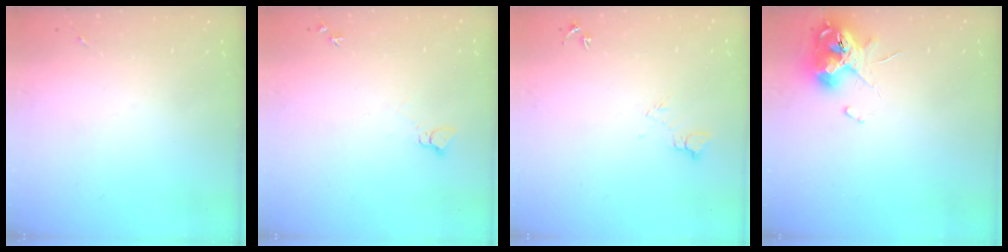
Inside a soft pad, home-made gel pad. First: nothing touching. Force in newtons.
{"total": 3.8, "press": 3.8, "slide": 0.4}
{"total": 5.6, "press": 5.6, "slide": 0.6}
{"total": 11.8, "press": 11.7, "slide": 1.4}